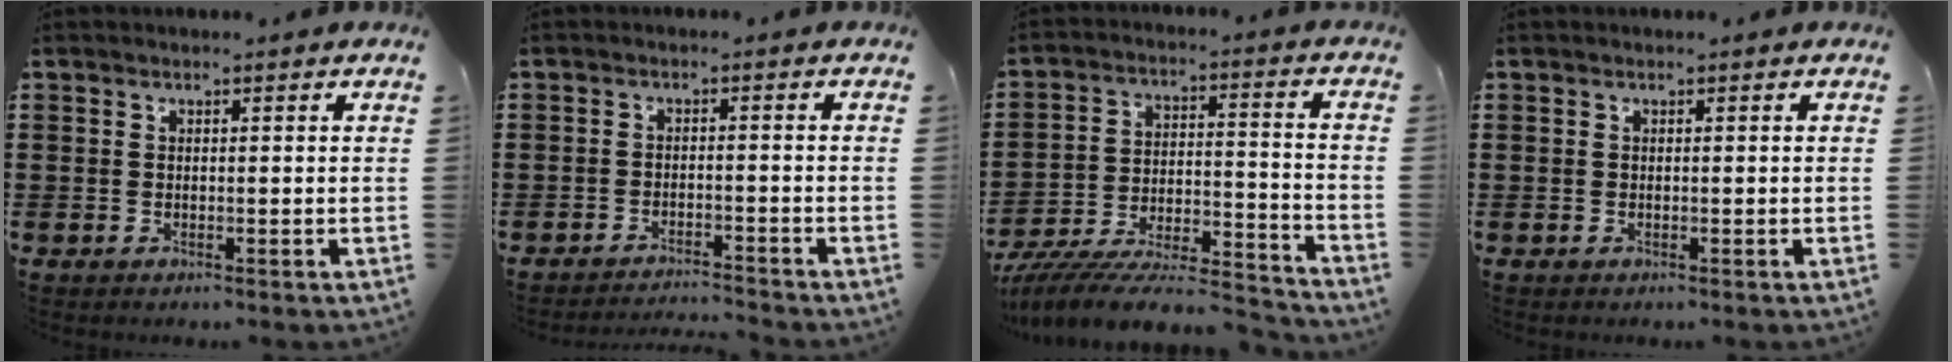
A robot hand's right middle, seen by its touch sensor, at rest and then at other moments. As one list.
[{"total": 2.5, "force": [-2.5, -0.1, 0.1], "torque": [-0.006, 0.002, -0.054]}, {"total": 8.6, "force": [-8.0, 0.9, 2.9], "torque": [-0.042, 0.008, -0.157]}, {"total": 0.0}]